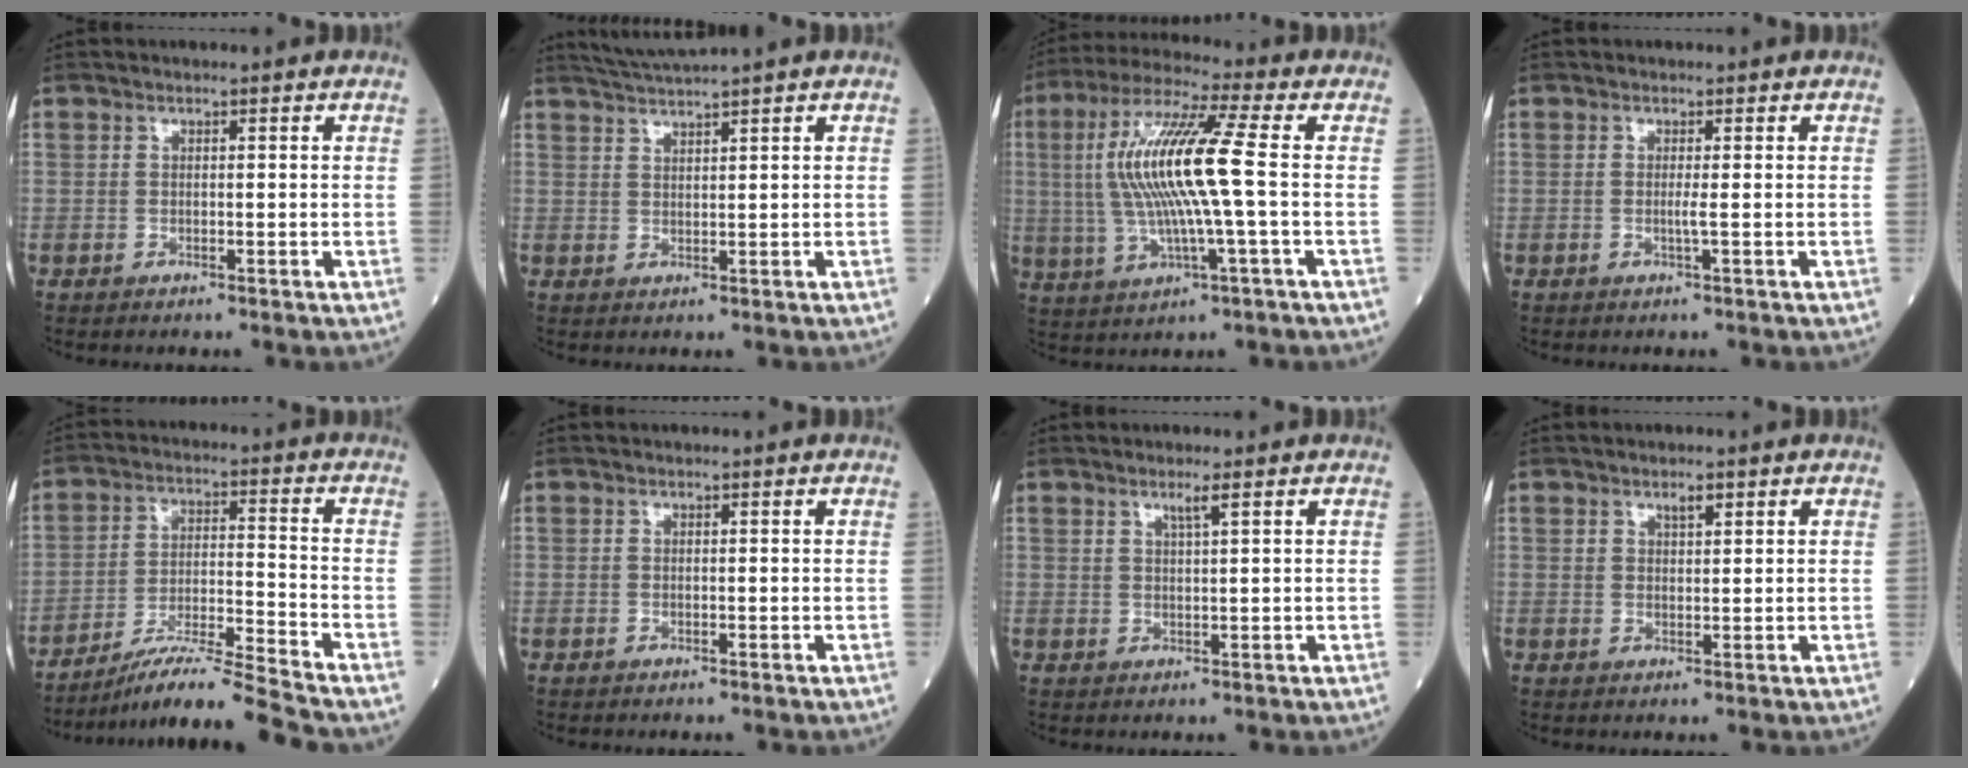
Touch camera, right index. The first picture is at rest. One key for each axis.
{"total": 3.5, "fx": 3.1, "fy": -1.5, "fz": 0.6, "tx": -0.017, "ty": -0.001, "tz": 0.067}
{"total": 14.4, "fx": 0.7, "fy": 0.6, "fz": 14.4, "tx": -0.300, "ty": 0.014, "tz": 0.012}
{"total": 0.9, "fx": -0.1, "fy": -0.4, "fz": 0.8, "tx": -0.012, "ty": 0.000, "tz": -0.004}
{"total": 10.8, "fx": -9.8, "fy": -2.3, "fz": 4.0, "tx": -0.070, "ty": -0.001, "tz": -0.172}
{"total": 0.0}
{"total": 1.7, "fx": 1.1, "fy": -0.2, "fz": 1.3, "tx": -0.028, "ty": 0.000, "tz": 0.024}
{"total": 1.8, "fx": 1.2, "fy": 0.6, "fz": 1.1, "tx": -0.021, "ty": 0.000, "tz": 0.023}